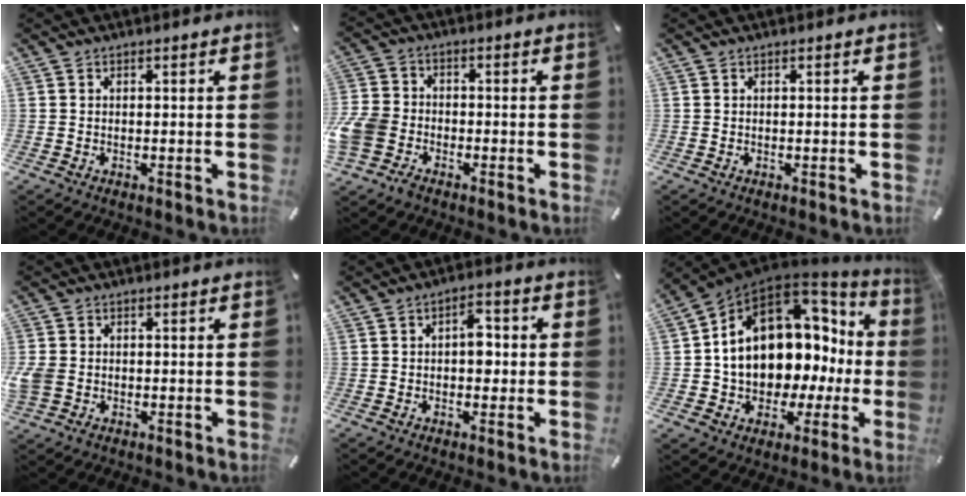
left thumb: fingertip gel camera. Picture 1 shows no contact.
{"total": 7.3, "force": [-3.7, 5.7, 2.7], "torque": [-0.066, 0.026, -0.069]}
{"total": 0.0}
{"total": 3.9, "force": [-0.8, 3.2, 2.2], "torque": [-0.050, 0.002, -0.014]}
{"total": 5.3, "force": [0.0, 3.3, 4.2], "torque": [-0.057, 0.005, -0.007]}
{"total": 14.9, "force": [3.1, 11.3, 9.3], "torque": [-0.157, -0.035, 0.056]}